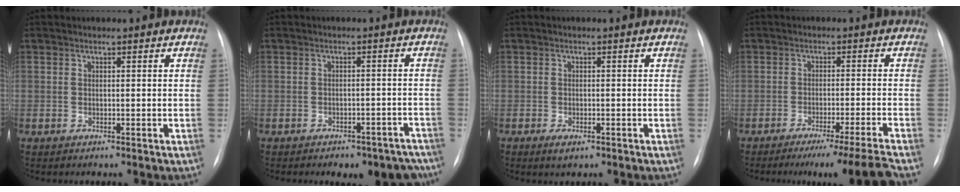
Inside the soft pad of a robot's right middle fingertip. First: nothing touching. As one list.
[{"total": 9.9, "force": [-8.6, 4.2, 2.7], "torque": [-0.009, 0.026, -0.092]}, {"total": 1.8, "force": [-1.0, 0.8, 1.2], "torque": [-0.019, 0.000, -0.010]}, {"total": 10.7, "force": [-9.2, -3.0, 4.5], "torque": [-0.036, -0.021, -0.137]}]